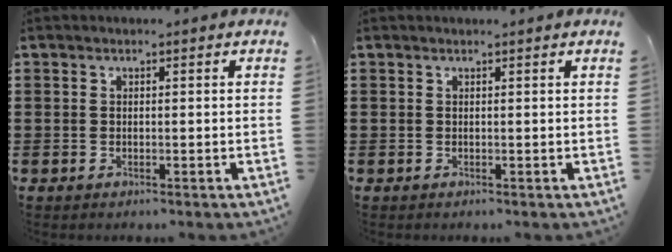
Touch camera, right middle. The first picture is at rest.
{"total": 0.0}